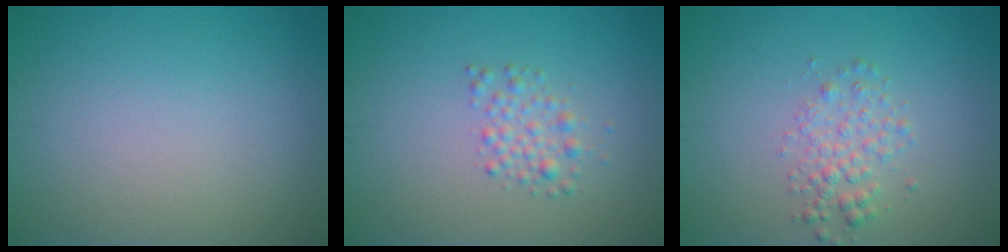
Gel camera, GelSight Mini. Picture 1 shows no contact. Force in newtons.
{"total": 1.9, "press": 1.8, "slide": 0.1}
{"total": 2.3, "press": 2.3, "slide": 0.1}